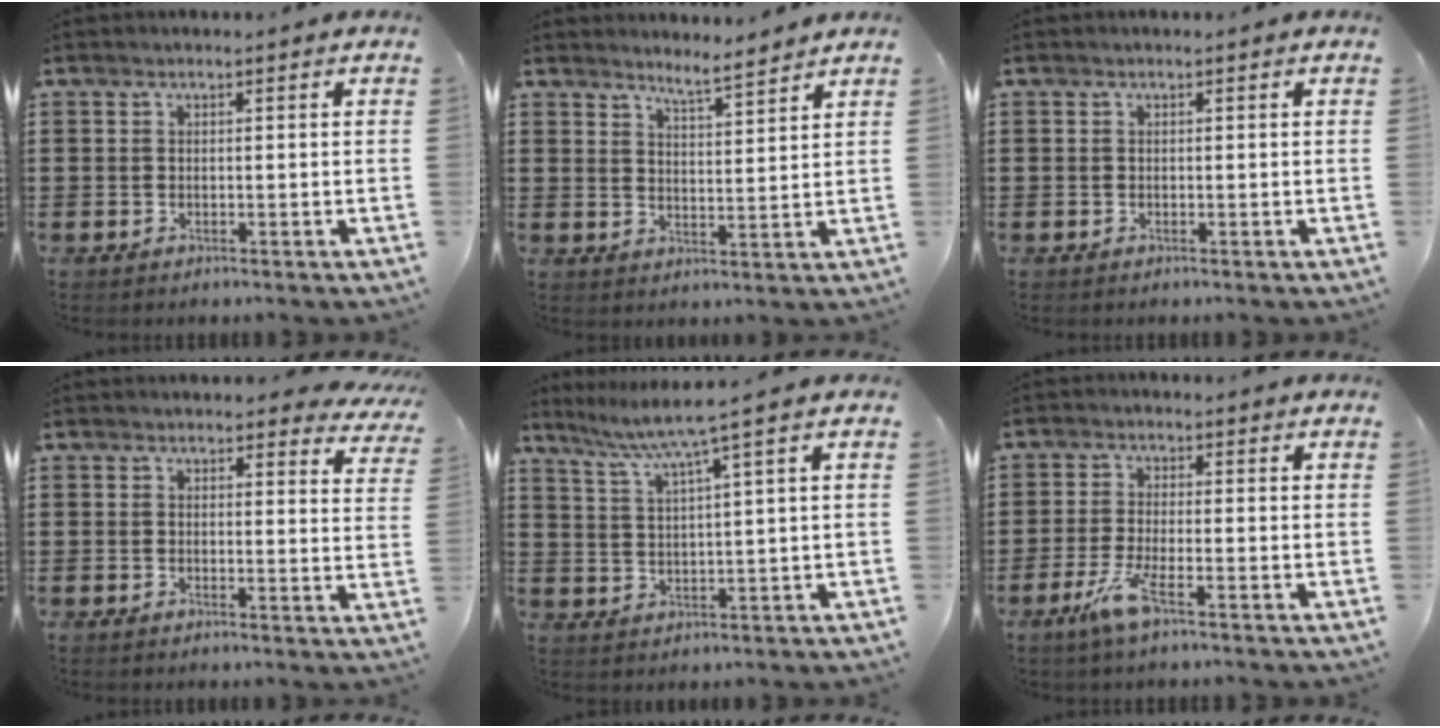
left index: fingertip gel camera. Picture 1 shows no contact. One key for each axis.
{"total": 3.7, "fx": 3.4, "fy": -0.7, "fz": 1.2, "tx": -0.033, "ty": -0.013, "tz": 0.060}
{"total": 0.0}
{"total": 2.8, "fx": 2.6, "fy": 0.6, "fz": 0.8, "tx": -0.008, "ty": -0.011, "tz": 0.045}
{"total": 4.9, "fx": 3.0, "fy": -0.7, "fz": 3.8, "tx": -0.084, "ty": -0.016, "tz": 0.046}
{"total": 5.2, "fx": -2.7, "fy": 0.6, "fz": 4.4, "tx": -0.106, "ty": -0.018, "tz": -0.055}